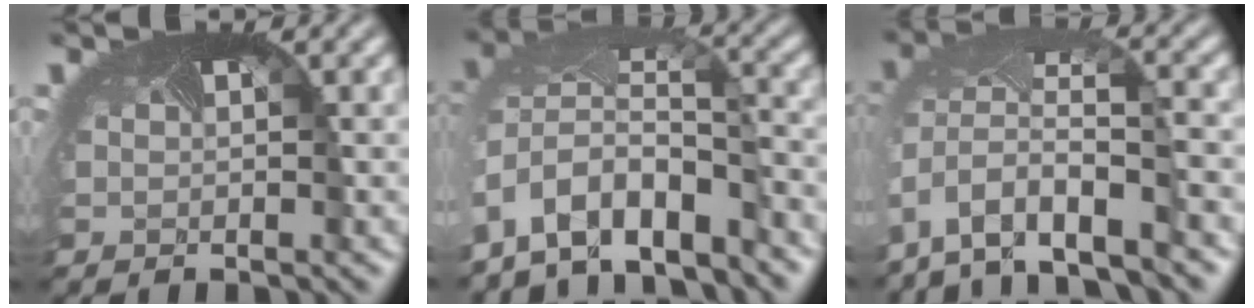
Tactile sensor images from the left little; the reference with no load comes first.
{"total": 8.3, "force": [-5.8, 3.5, 4.8], "torque": [-0.097, -0.019, -0.099]}
{"total": 9.3, "force": [-6.2, 3.8, 5.9], "torque": [-0.128, -0.018, -0.094]}